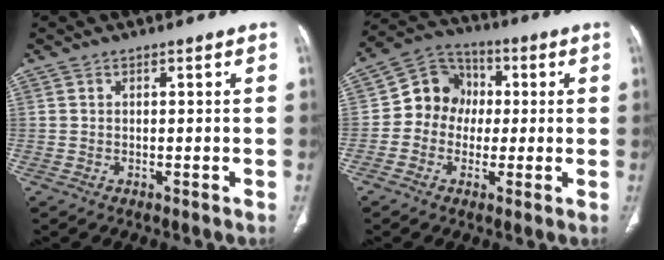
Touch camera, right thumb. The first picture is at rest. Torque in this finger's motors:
{"motor_torque": [0.80, 0.59, 0.54, -0.40, 0.00]}